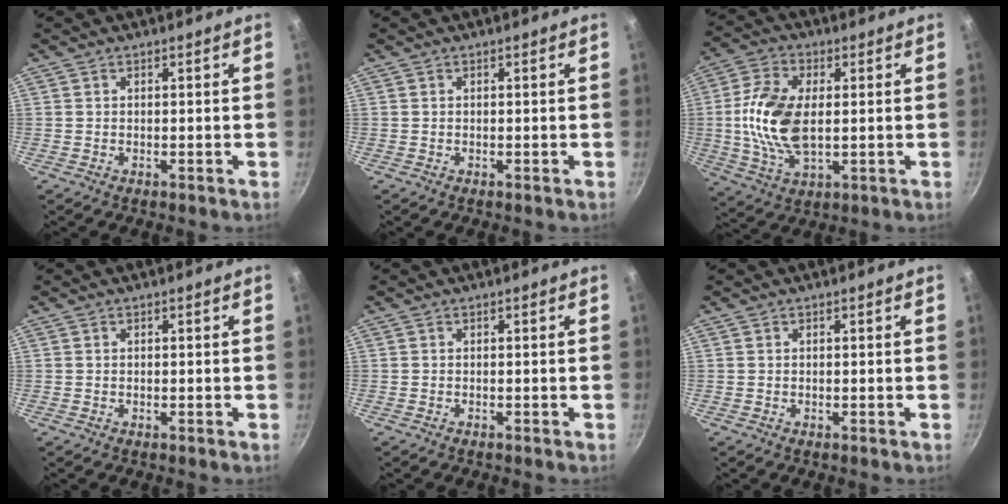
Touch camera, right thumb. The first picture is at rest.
{"total": 0.0}
{"total": 13.5, "force": [0.6, 7.4, 11.3], "torque": [-0.221, 0.007, 0.009]}
{"total": 0.0}
{"total": 0.0}
{"total": 0.0}